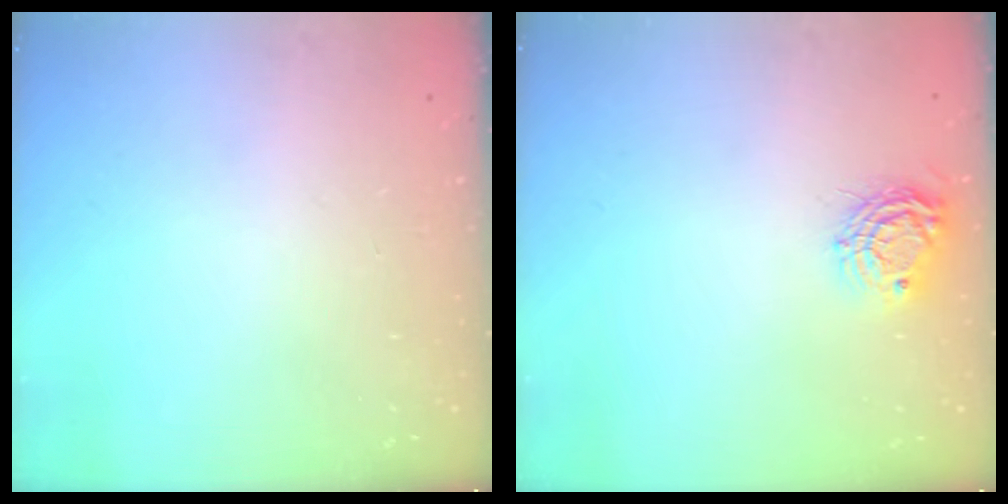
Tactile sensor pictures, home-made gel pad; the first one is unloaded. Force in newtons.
{"total": 8.8, "press": 8.8, "slide": 0.4}